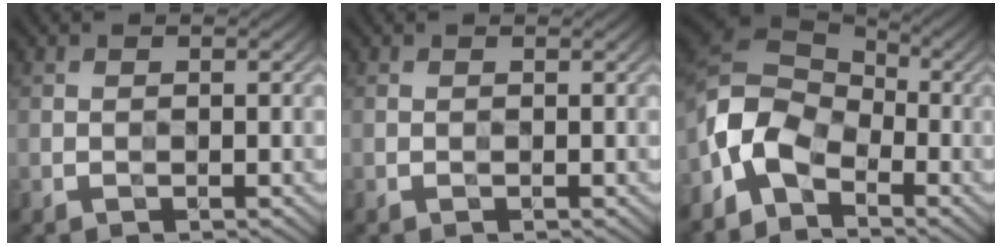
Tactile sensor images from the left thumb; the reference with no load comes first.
{"total": 0.0}
{"total": 7.9, "force": [-3.9, 5.2, 4.5], "torque": [-0.097, 0.009, -0.106]}